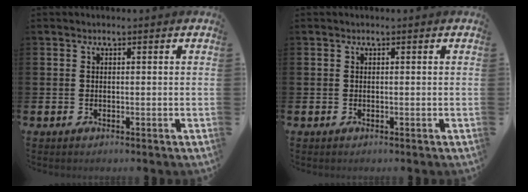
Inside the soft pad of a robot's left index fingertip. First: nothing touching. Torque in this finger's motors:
{"motor_torque": [-0.01, 0.00, 0.00, 0.00]}